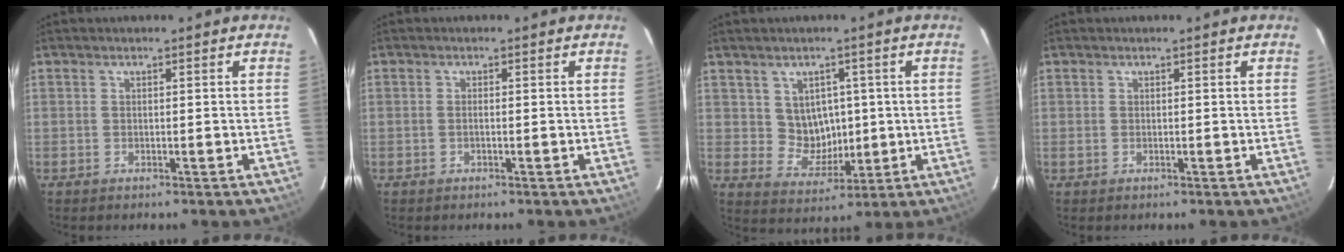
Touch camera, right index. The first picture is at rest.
{"total": 0.7, "force": [-0.2, 0.1, 0.7], "torque": [-0.015, 0.002, -0.005]}
{"total": 6.4, "force": [1.2, 5.9, 2.2], "torque": [-0.042, 0.006, 0.036]}
{"total": 0.6, "force": [0.0, 0.6, 0.0], "torque": [-0.001, 0.001, 0.000]}